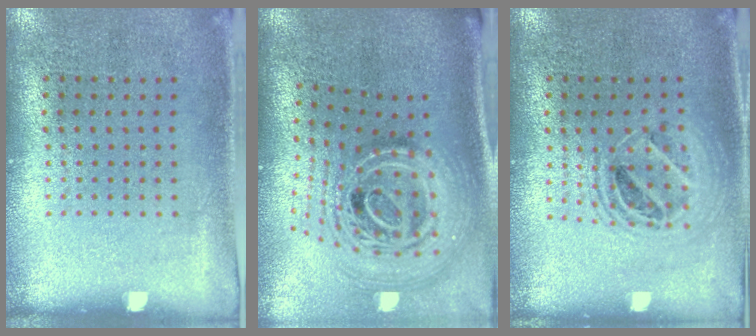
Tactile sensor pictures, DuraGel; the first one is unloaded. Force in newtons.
{"total": 2.7, "press": 1.9, "slide": 2.0}
{"total": 1.5, "press": 1.3, "slide": 0.8}